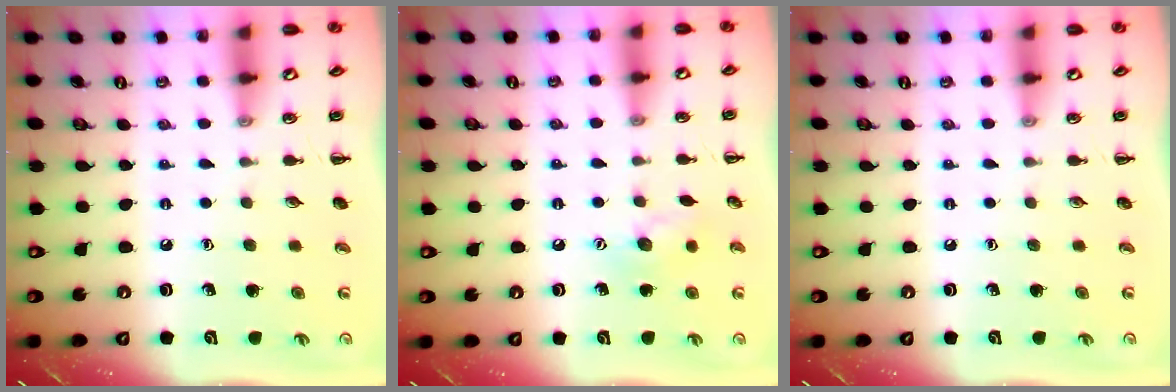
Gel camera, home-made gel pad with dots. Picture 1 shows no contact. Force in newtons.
{"total": 8.3, "press": 8.2, "slide": 1.2}
{"total": 0.0}